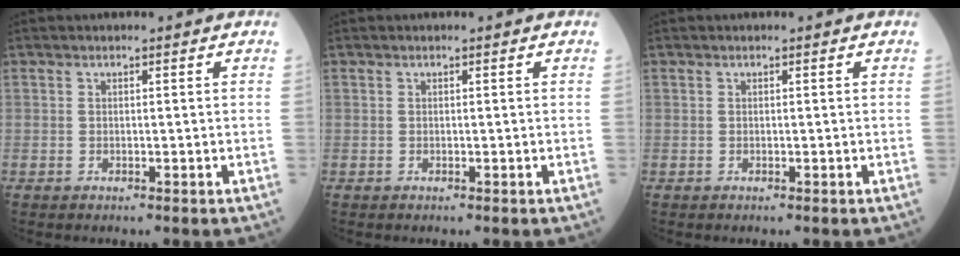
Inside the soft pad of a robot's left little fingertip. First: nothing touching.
{"total": 0.0}
{"total": 0.0}